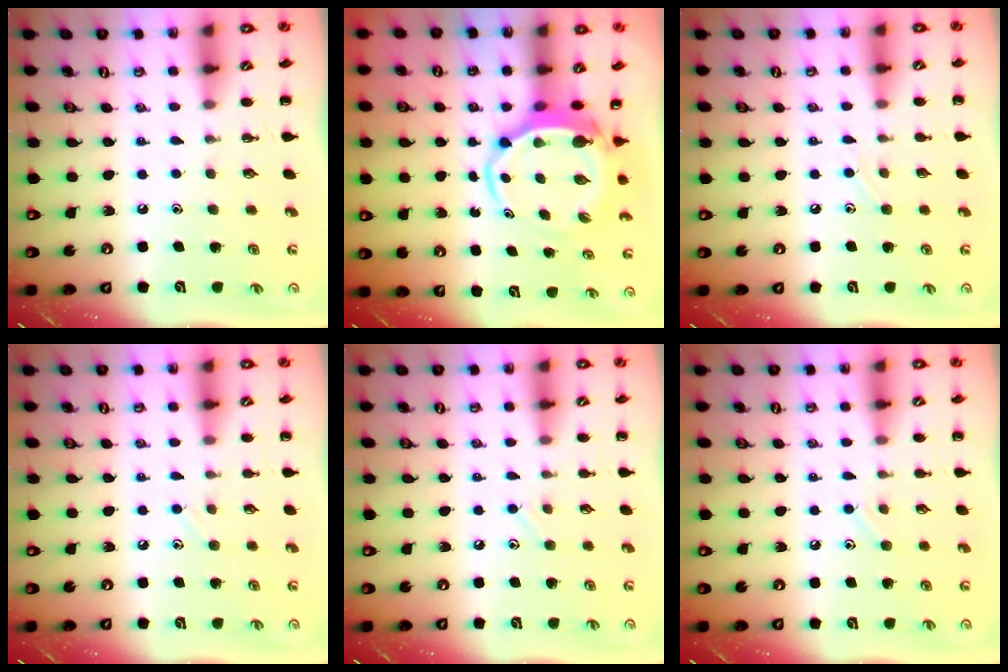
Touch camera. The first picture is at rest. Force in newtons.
{"total": 6.2, "press": 6.0, "slide": 1.6}
{"total": 4.0, "press": 3.8, "slide": 1.2}
{"total": 3.7, "press": 3.4, "slide": 1.4}
{"total": 4.4, "press": 4.2, "slide": 1.5}
{"total": 5.1, "press": 4.8, "slide": 1.8}